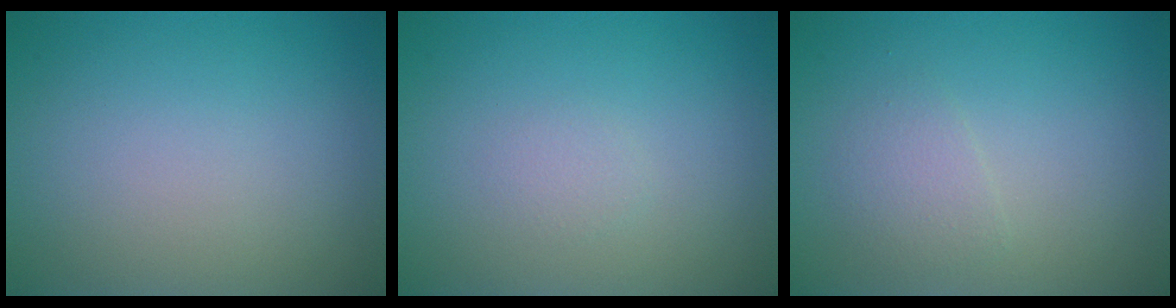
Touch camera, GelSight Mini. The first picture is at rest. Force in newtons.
{"total": 0.7, "press": 0.7, "slide": 0.0}
{"total": 1.6, "press": 1.6, "slide": 0.1}